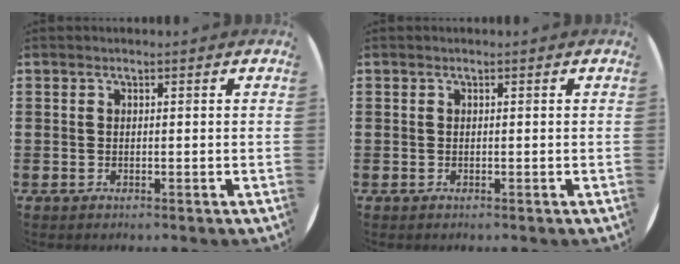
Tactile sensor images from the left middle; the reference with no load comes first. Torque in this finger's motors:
{"motor_torque": [0.49, -0.46, 0.02, 0.01]}